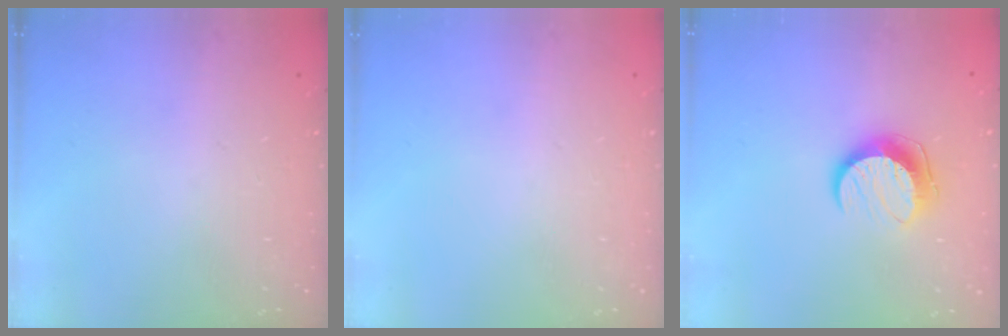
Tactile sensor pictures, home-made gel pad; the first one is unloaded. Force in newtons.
{"total": 0.0}
{"total": 10.0, "press": 10.0, "slide": 0.1}